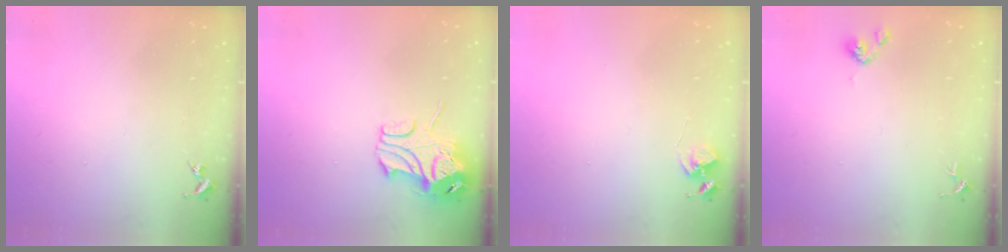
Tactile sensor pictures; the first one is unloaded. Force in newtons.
{"total": 9.8, "press": 9.6, "slide": 1.5}
{"total": 5.6, "press": 5.6, "slide": 0.4}
{"total": 4.4, "press": 4.3, "slide": 0.6}